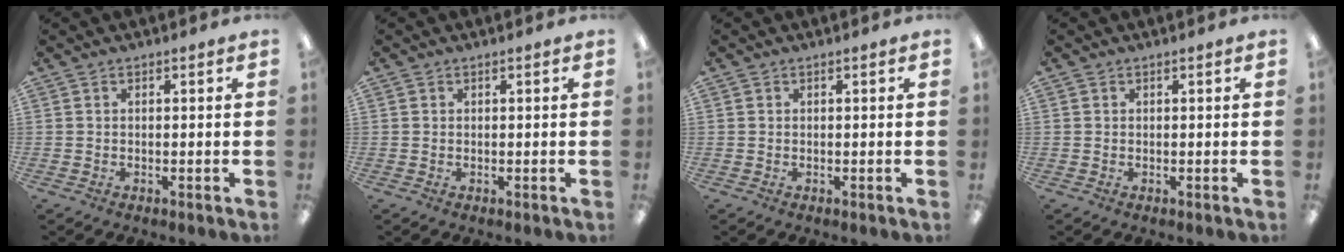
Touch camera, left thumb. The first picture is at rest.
{"total": 0.0}
{"total": 0.0}
{"total": 0.0}